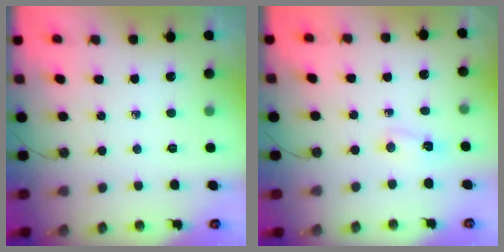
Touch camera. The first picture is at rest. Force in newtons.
{"total": 2.1, "press": 2.1, "slide": 0.4}